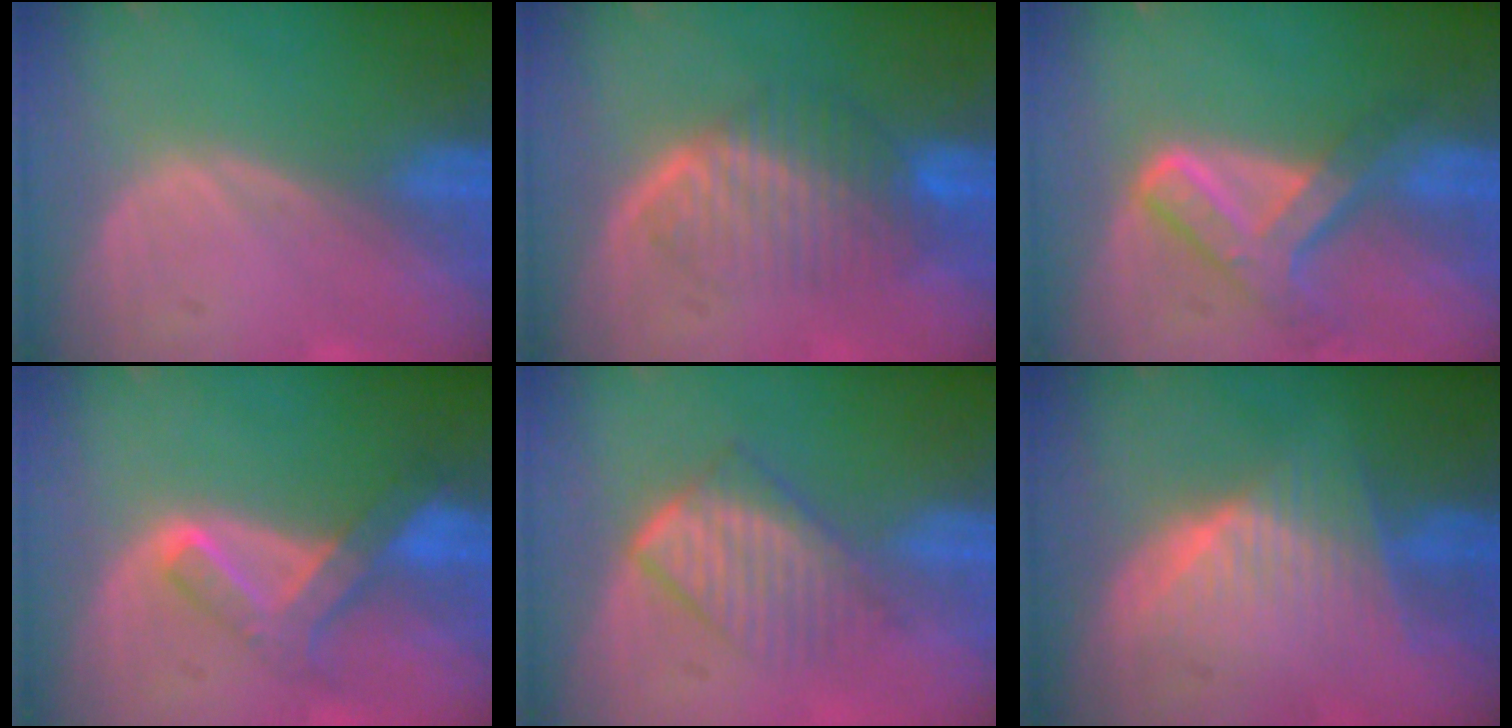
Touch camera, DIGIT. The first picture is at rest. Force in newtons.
{"total": 6.6, "press": 6.4, "slide": 1.8}
{"total": 7.6, "press": 6.3, "slide": 4.2}
{"total": 6.6, "press": 5.7, "slide": 3.2}
{"total": 6.9, "press": 6.0, "slide": 3.5}
{"total": 6.7, "press": 6.3, "slide": 2.2}